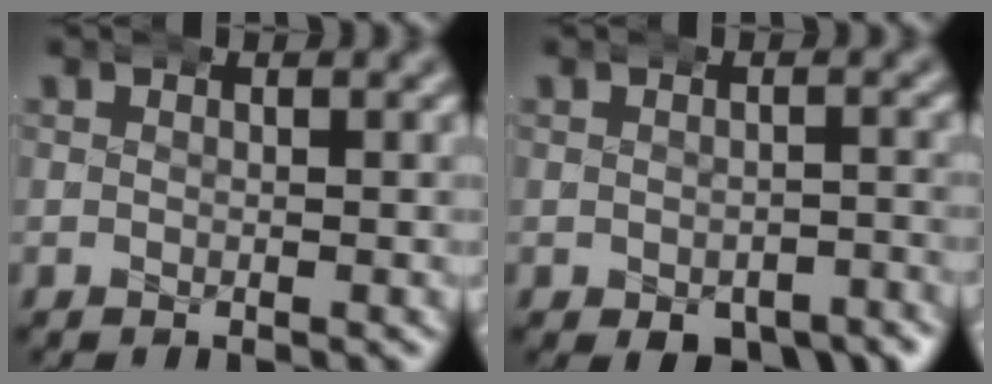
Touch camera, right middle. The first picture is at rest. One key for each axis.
{"total": 5.4, "fx": -3.8, "fy": 2.4, "fz": 2.9, "tx": -0.033, "ty": -0.016, "tz": -0.052}